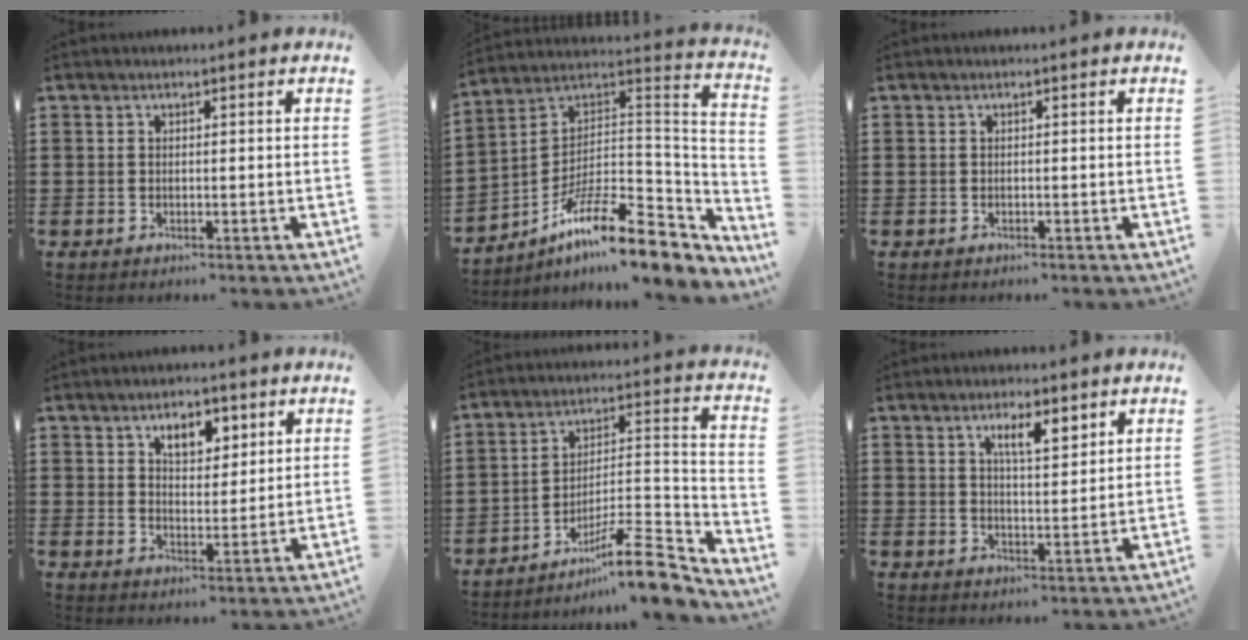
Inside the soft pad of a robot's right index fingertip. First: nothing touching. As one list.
[{"total": 14.3, "force": [-9.8, 3.4, 9.9], "torque": [-0.163, 0.013, -0.177]}, {"total": 0.0}, {"total": 4.7, "force": [2.8, 2.6, 2.8], "torque": [-0.042, 0.002, 0.044]}, {"total": 11.2, "force": [-8.7, 2.1, 6.7], "torque": [-0.091, 0.029, -0.163]}, {"total": 5.0, "force": [2.8, 1.4, 3.9], "torque": [-0.066, 0.000, 0.044]}]